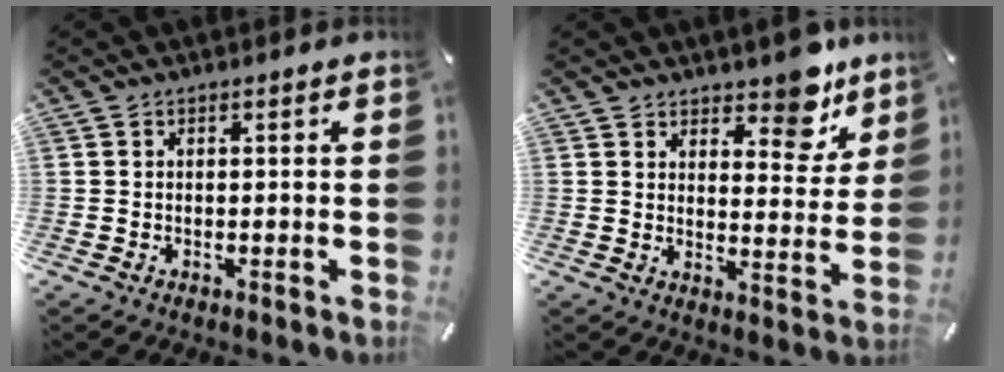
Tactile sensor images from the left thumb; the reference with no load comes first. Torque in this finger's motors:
{"motor_torque": [1.06, 0.20, 0.12, 0.05, 0.03]}